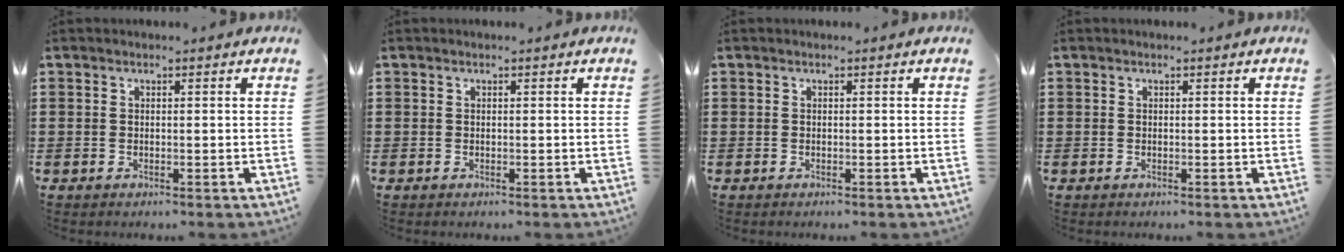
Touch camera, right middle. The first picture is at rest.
{"total": 0.0}
{"total": 0.0}
{"total": 0.0}